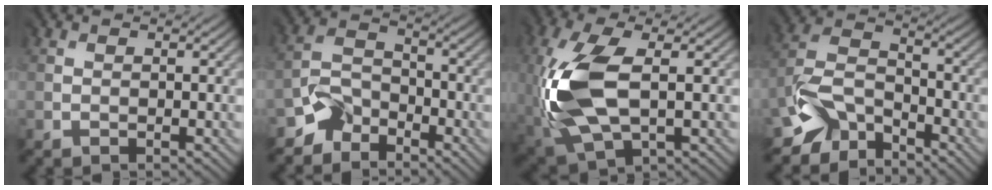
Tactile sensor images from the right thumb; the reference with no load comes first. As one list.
[{"total": 4.2, "force": [-3.8, 1.5, -0.9], "torque": [0.016, 0.001, -0.088]}, {"total": 11.1, "force": [-0.1, 5.9, 9.4], "torque": [-0.243, 0.010, 0.001]}, {"total": 6.3, "force": [-5.4, 3.1, 1.4], "torque": [-0.024, 0.004, -0.131]}]